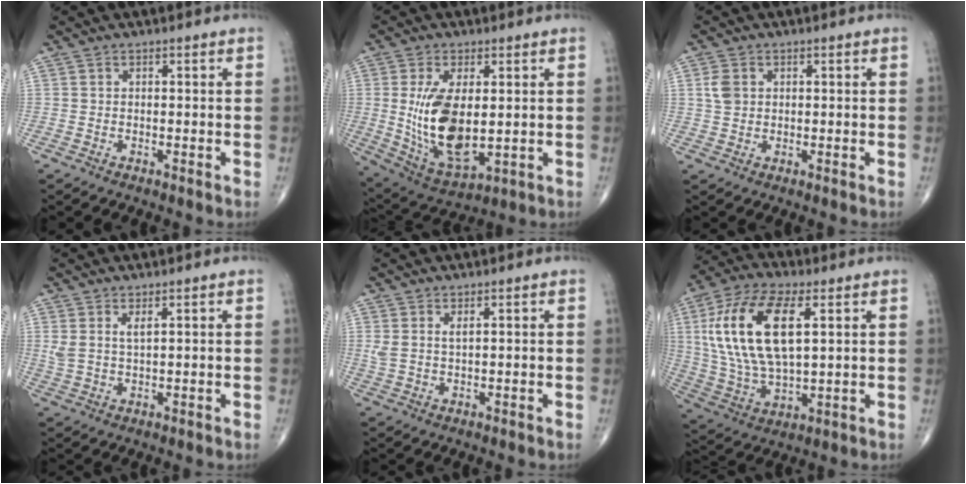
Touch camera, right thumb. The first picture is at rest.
{"total": 14.8, "force": [0.8, 7.1, 12.9], "torque": [-0.242, -0.021, 0.034]}
{"total": 3.2, "force": [0.8, 2.5, 1.9], "torque": [-0.033, 0.003, 0.017]}
{"total": 3.3, "force": [1.7, 0.8, 2.6], "torque": [-0.060, -0.010, 0.041]}
{"total": 2.6, "force": [1.3, 0.7, 2.1], "torque": [-0.050, -0.002, 0.033]}
{"total": 20.2, "force": [5.1, 9.2, 17.2], "torque": [-0.351, -0.006, 0.097]}